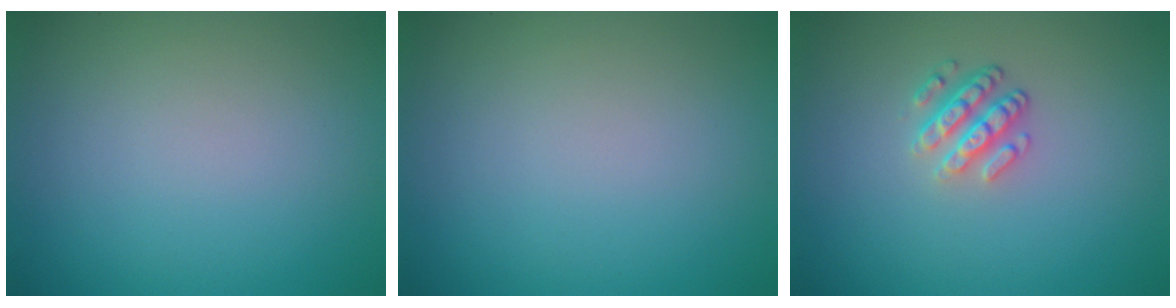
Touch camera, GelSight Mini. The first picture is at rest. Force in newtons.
{"total": 0.0}
{"total": 2.8, "press": 2.3, "slide": 1.5}